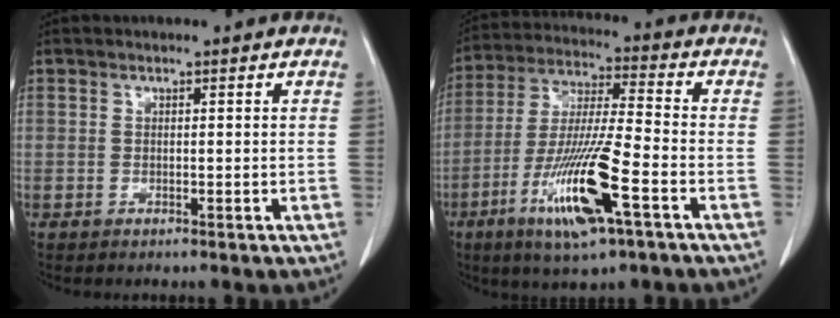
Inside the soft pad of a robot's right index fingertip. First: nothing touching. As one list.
[{"total": 15.2, "force": [-6.5, 1.2, 13.7], "torque": [-0.273, -0.023, -0.117]}]